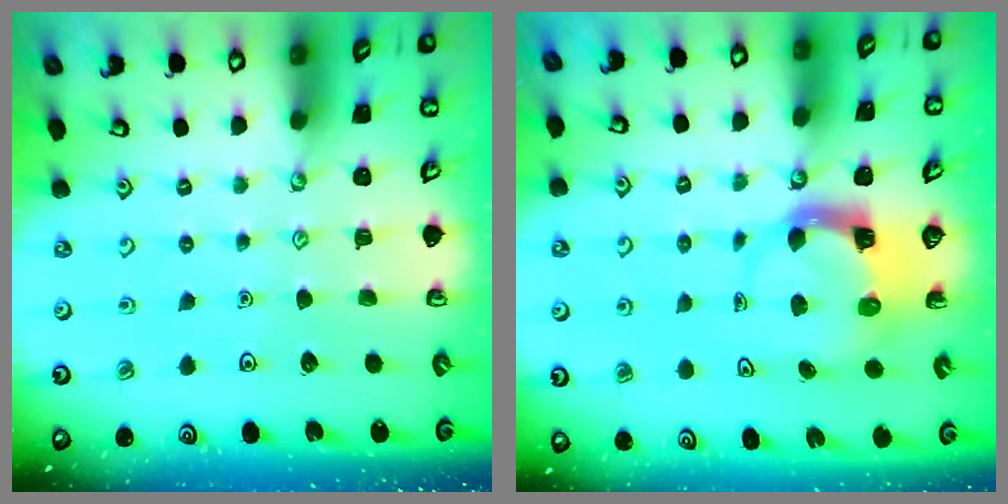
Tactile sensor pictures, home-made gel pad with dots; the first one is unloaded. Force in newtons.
{"total": 3.7, "press": 3.6, "slide": 0.5}